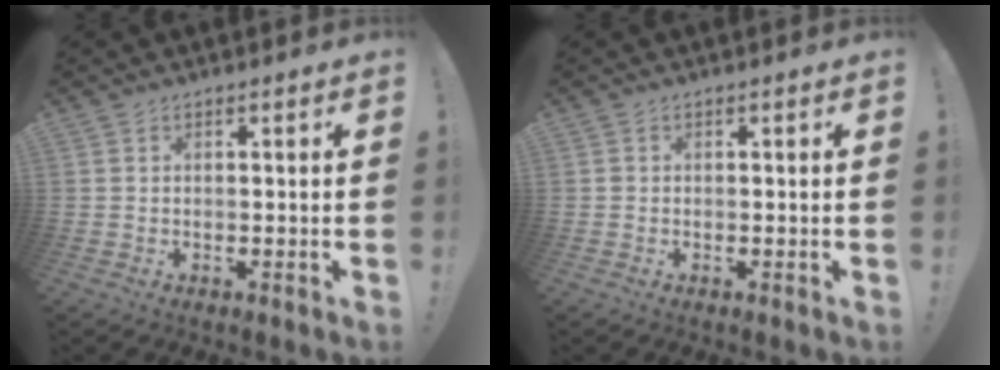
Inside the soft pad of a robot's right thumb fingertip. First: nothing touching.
{"total": 0.6, "force": [-0.2, 0.5, 0.0], "torque": [-0.001, 0.003, -0.002]}